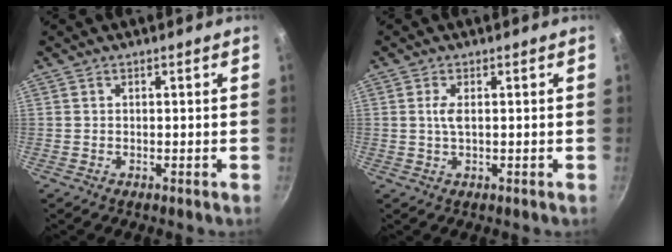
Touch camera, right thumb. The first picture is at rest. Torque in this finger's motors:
{"motor_torque": [0.57, 0.23, 0.41, -0.42, 0.02]}